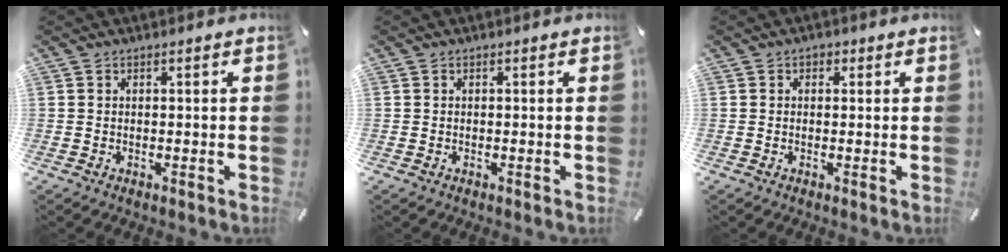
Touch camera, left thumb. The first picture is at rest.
{"total": 0.0}
{"total": 1.3, "force": [0.1, 1.2, 0.5], "torque": [-0.010, 0.007, 0.000]}